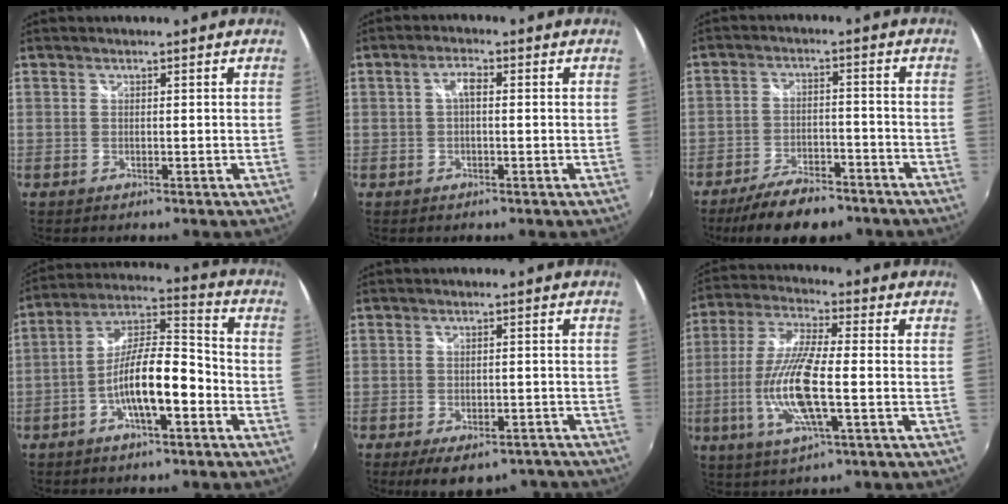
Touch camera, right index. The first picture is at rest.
{"total": 2.4, "force": [0.1, 0.9, 2.2], "torque": [-0.044, 0.009, -0.001]}
{"total": 12.1, "force": [-9.7, 4.1, 6.1], "torque": [-0.135, -0.011, -0.154]}
{"total": 12.2, "force": [-4.8, 3.3, 10.8], "torque": [-0.202, 0.016, -0.083]}
{"total": 11.5, "force": [-9.0, 4.8, 5.4], "torque": [-0.102, -0.012, -0.112]}
{"total": 13.8, "force": [-3.0, 2.6, 13.2], "torque": [-0.273, -0.011, -0.057]}